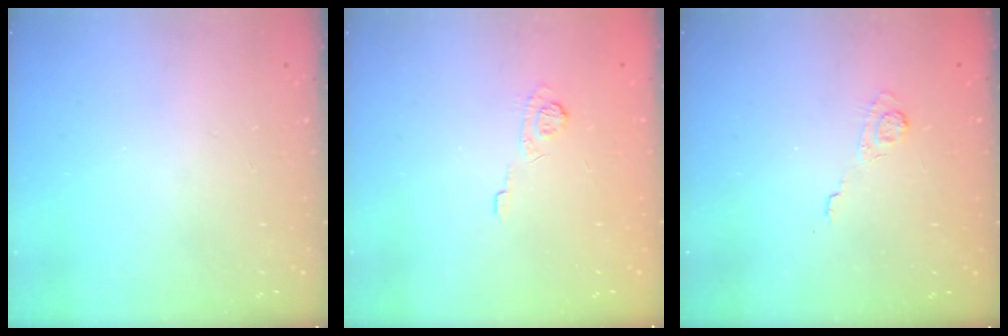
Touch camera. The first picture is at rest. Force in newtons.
{"total": 6.0, "press": 5.7, "slide": 1.6}
{"total": 2.4, "press": 1.9, "slide": 1.4}